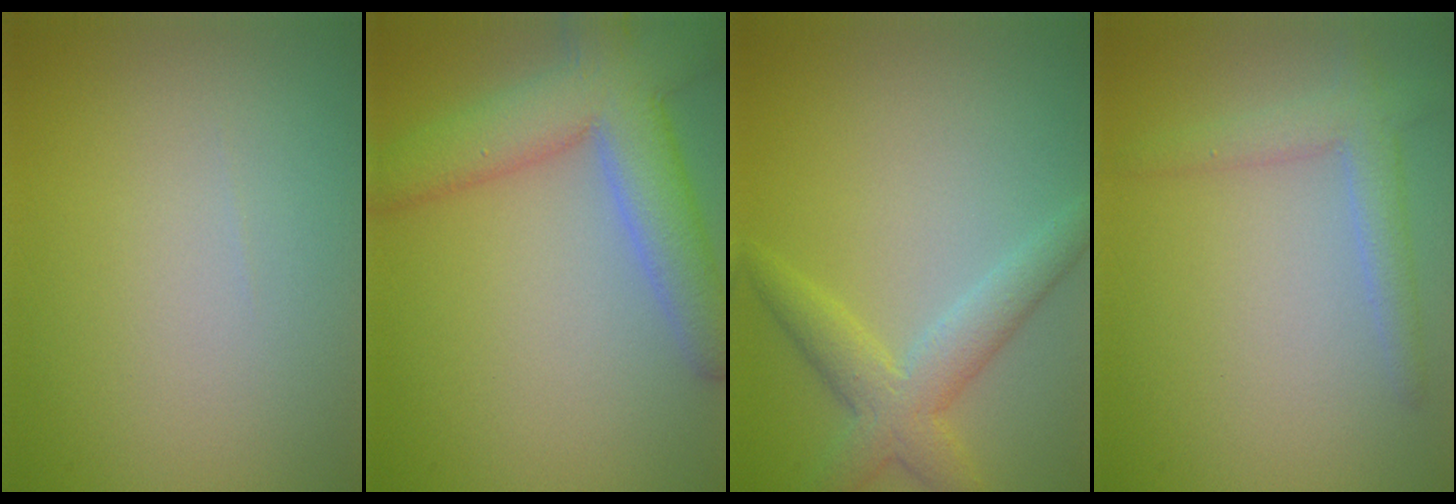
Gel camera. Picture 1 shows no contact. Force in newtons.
{"total": 7.5, "press": 7.5, "slide": 0.4}
{"total": 3.9, "press": 3.9, "slide": 0.1}
{"total": 2.7, "press": 2.7, "slide": 0.2}